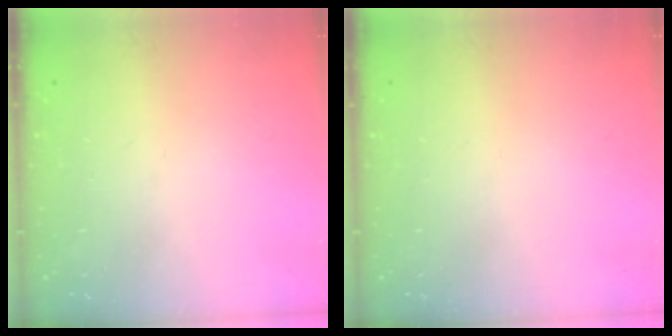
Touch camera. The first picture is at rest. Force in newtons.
{"total": 0.0}